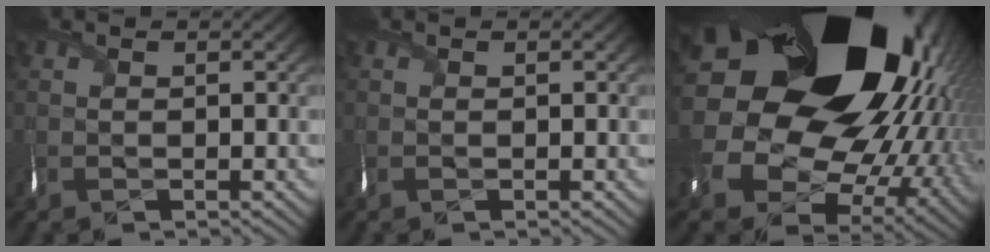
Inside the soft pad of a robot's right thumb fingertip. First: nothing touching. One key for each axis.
{"total": 0.0}
{"total": 24.5, "fx": 6.9, "fy": 18.0, "fz": 15.2, "tx": -0.322, "ty": -0.031, "tz": 0.109}